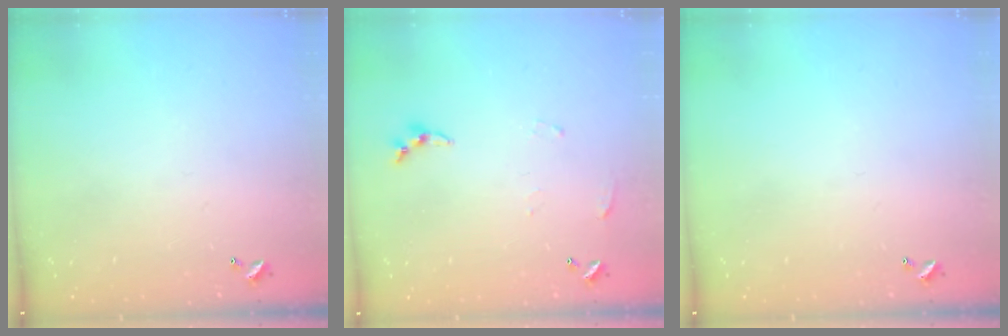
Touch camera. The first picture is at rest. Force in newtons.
{"total": 4.6, "press": 4.6, "slide": 0.4}
{"total": 0.0}